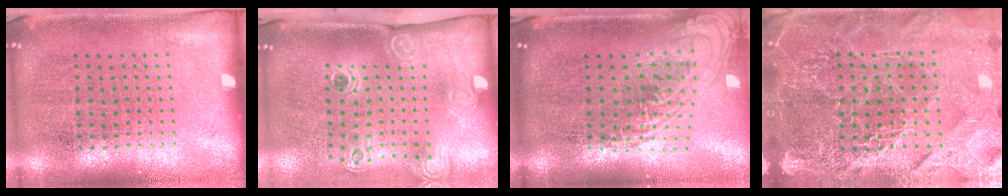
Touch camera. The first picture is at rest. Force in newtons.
{"total": 2.3, "press": 1.6, "slide": 1.6}
{"total": 2.3, "press": 1.7, "slide": 1.6}
{"total": 5.3, "press": 4.8, "slide": 2.3}